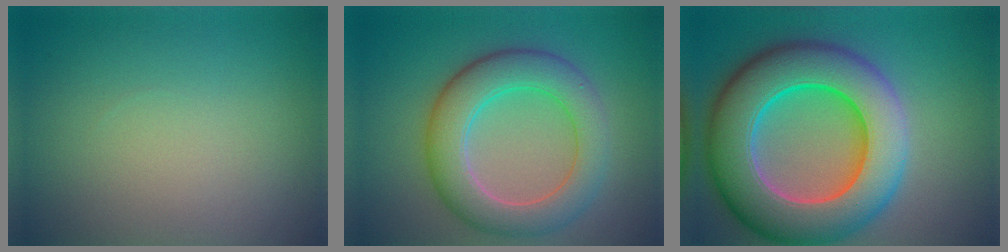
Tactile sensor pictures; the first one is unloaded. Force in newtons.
{"total": 6.6, "press": 6.6, "slide": 0.4}
{"total": 13.3, "press": 13.1, "slide": 2.2}